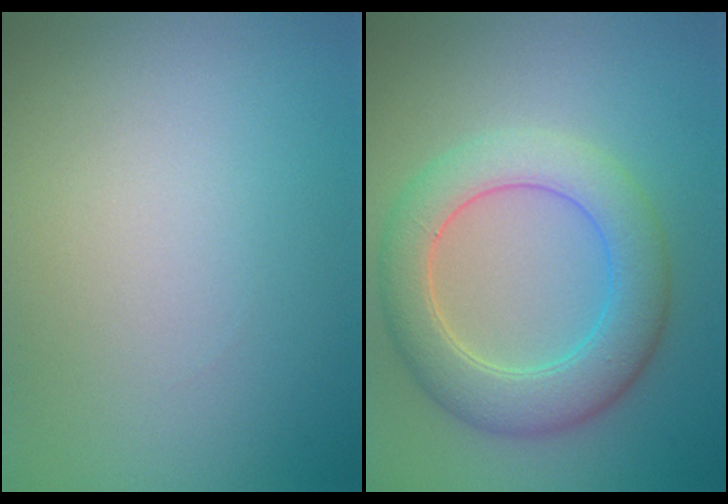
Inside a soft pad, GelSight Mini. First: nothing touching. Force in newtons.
{"total": 6.1, "press": 6.1, "slide": 0.3}